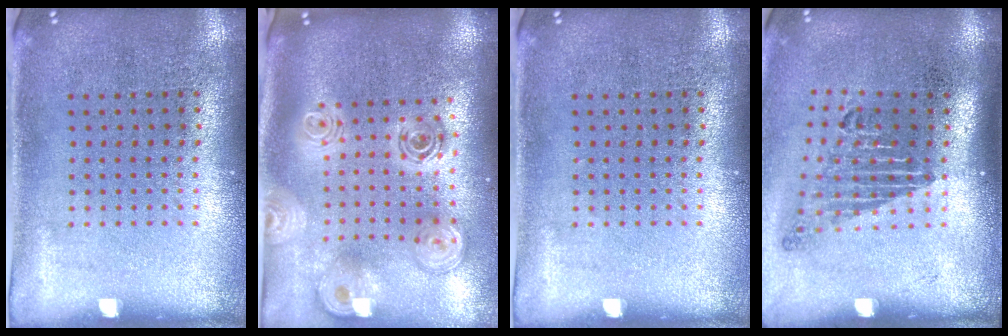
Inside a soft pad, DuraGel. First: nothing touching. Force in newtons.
{"total": 2.6, "press": 2.0, "slide": 1.7}
{"total": 0.0}
{"total": 1.7, "press": 1.2, "slide": 1.2}